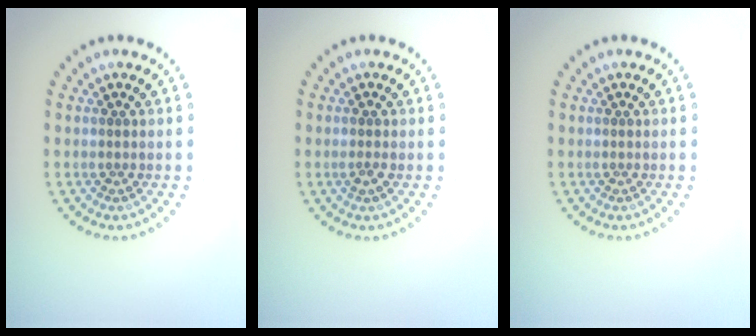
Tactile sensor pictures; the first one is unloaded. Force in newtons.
{"total": 0.8, "press": 0.8, "slide": 0.1}
{"total": 0.0}